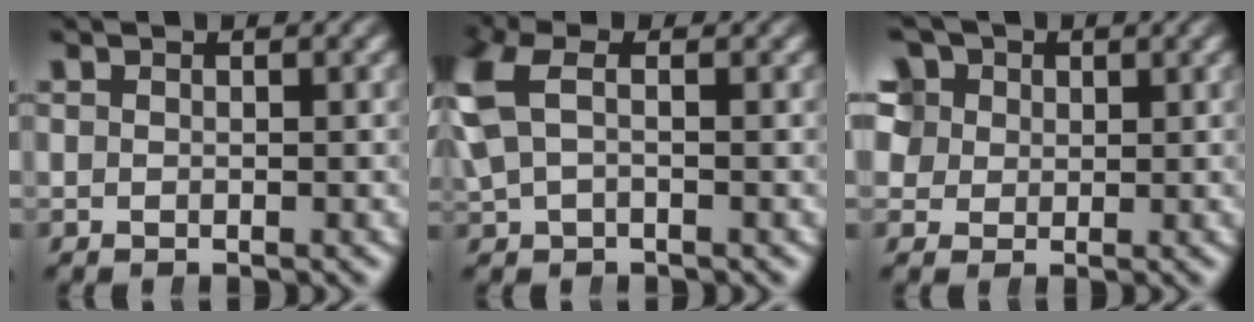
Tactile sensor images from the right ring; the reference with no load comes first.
{"total": 4.3, "force": [0.4, 3.0, 3.0], "torque": [-0.092, -0.002, 0.013]}
{"total": 9.3, "force": [3.4, 7.5, 4.3], "torque": [-0.097, 0.005, 0.050]}